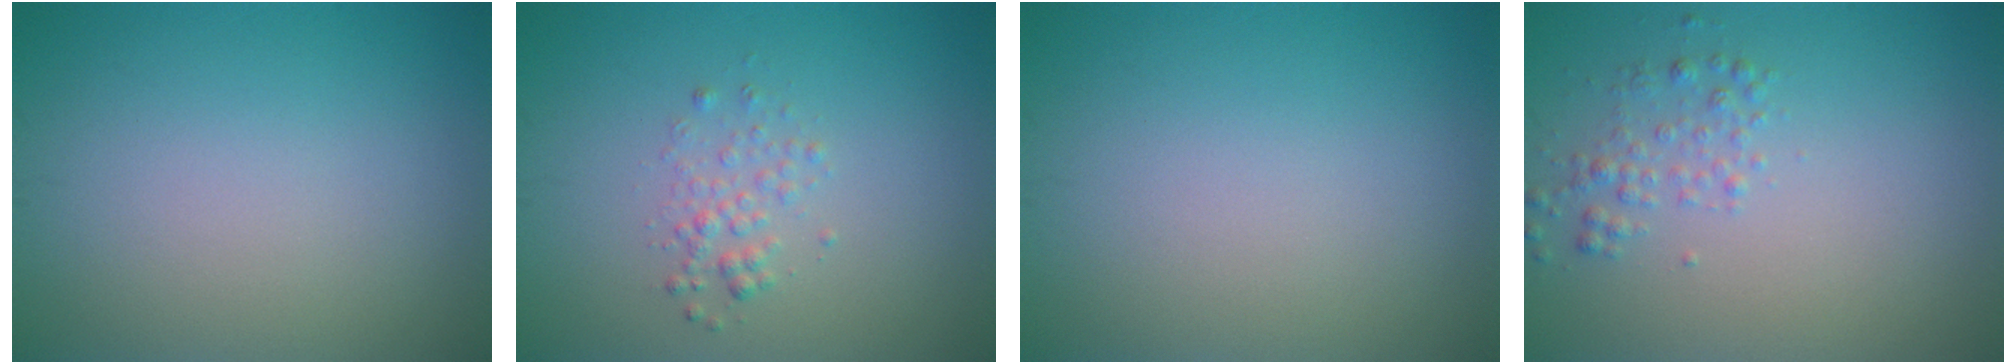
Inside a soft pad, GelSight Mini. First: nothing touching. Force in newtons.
{"total": 1.5, "press": 1.5, "slide": 0.1}
{"total": 0.0}
{"total": 1.6, "press": 1.6, "slide": 0.0}